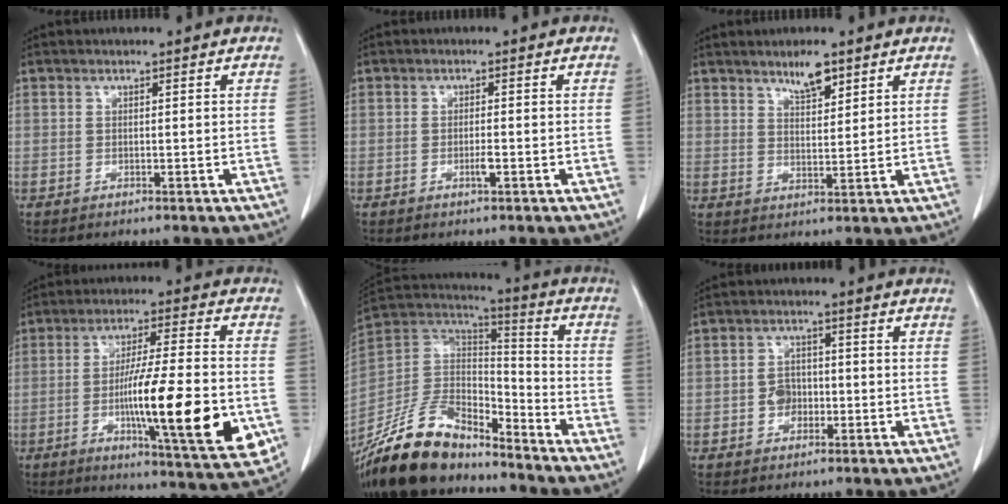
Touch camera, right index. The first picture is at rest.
{"total": 1.5, "force": [-0.5, 0.1, 1.4], "torque": [-0.024, 0.000, -0.008]}
{"total": 4.4, "force": [3.3, 1.1, 2.7], "torque": [-0.049, -0.002, 0.058]}
{"total": 19.2, "force": [-4.2, 1.7, 18.7], "torque": [-0.271, -0.015, -0.057]}
{"total": 19.4, "force": [-16.0, 6.8, 8.6], "torque": [-0.175, 0.021, -0.297]}
{"total": 3.4, "force": [-1.0, 2.6, 2.0], "torque": [-0.030, 0.012, -0.014]}